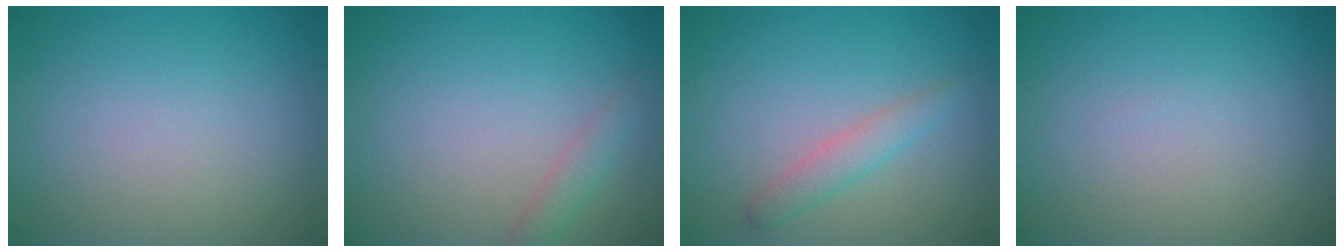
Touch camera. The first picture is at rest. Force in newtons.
{"total": 1.6, "press": 1.6, "slide": 0.0}
{"total": 2.0, "press": 2.0, "slide": 0.1}
{"total": 0.0}